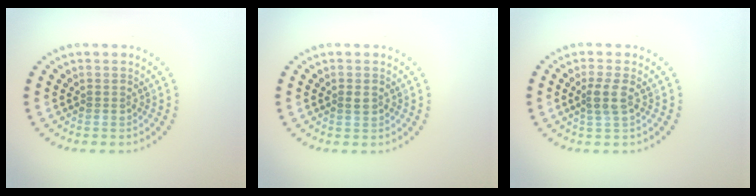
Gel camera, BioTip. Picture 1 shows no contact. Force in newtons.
{"total": 0.8, "press": 0.8, "slide": 0.1}
{"total": 1.9, "press": 1.6, "slide": 1.0}